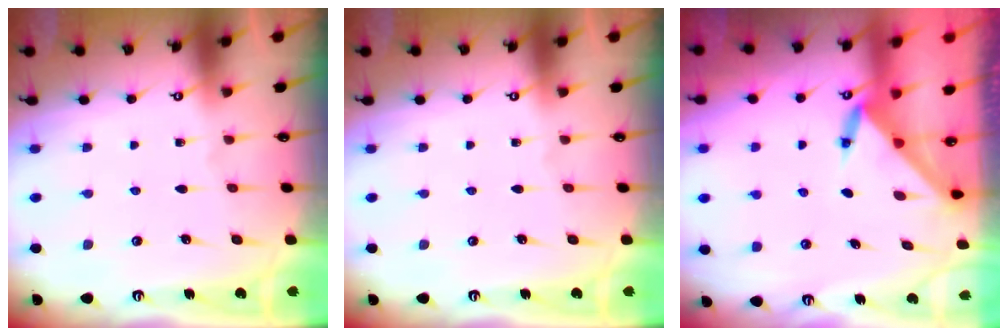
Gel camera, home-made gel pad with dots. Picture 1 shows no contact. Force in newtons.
{"total": 0.0}
{"total": 3.6, "press": 3.5, "slide": 0.3}